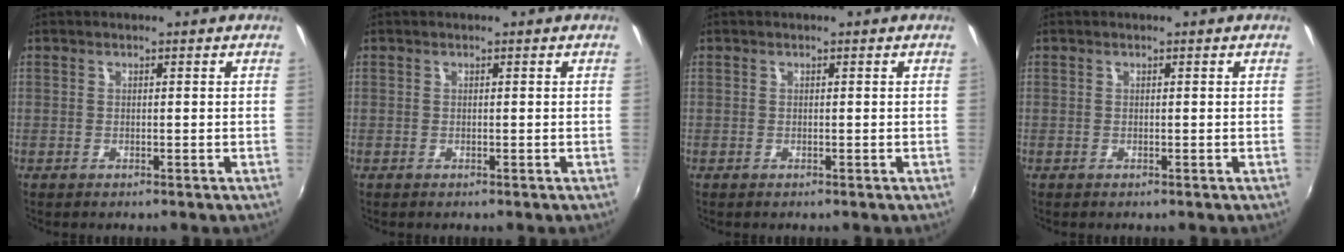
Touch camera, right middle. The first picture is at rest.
{"total": 0.0}
{"total": 0.0}
{"total": 0.0}